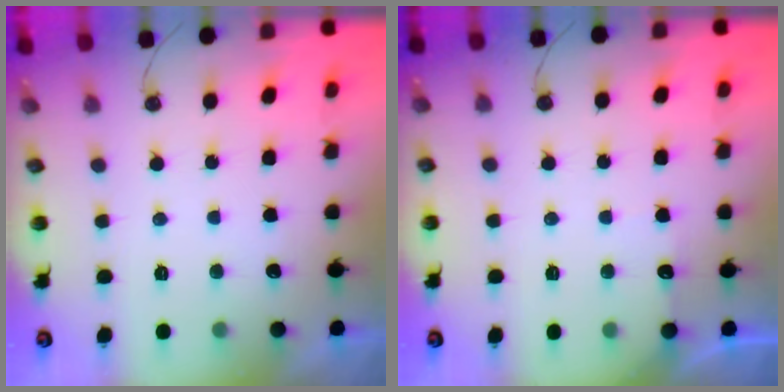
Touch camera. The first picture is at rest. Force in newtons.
{"total": 2.8, "press": 2.8, "slide": 0.4}